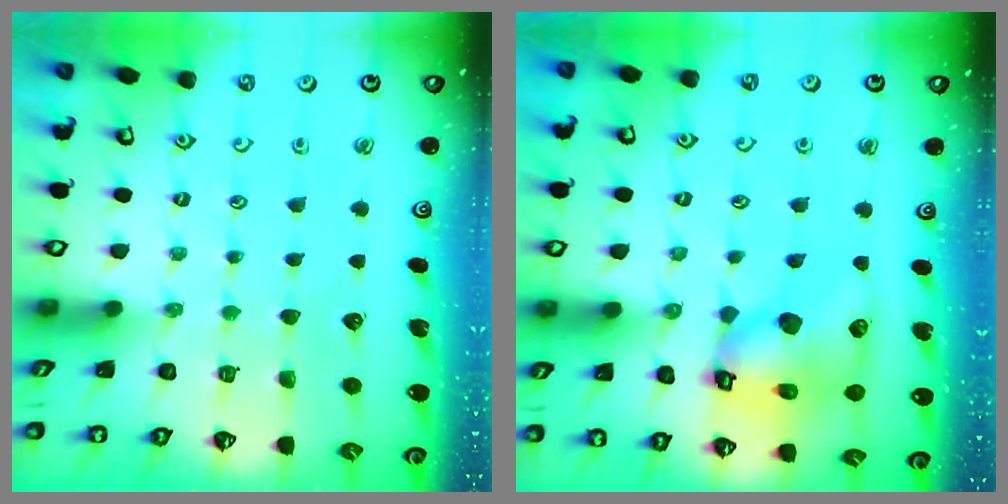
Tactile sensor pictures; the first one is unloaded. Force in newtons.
{"total": 14.4, "press": 14.2, "slide": 2.0}